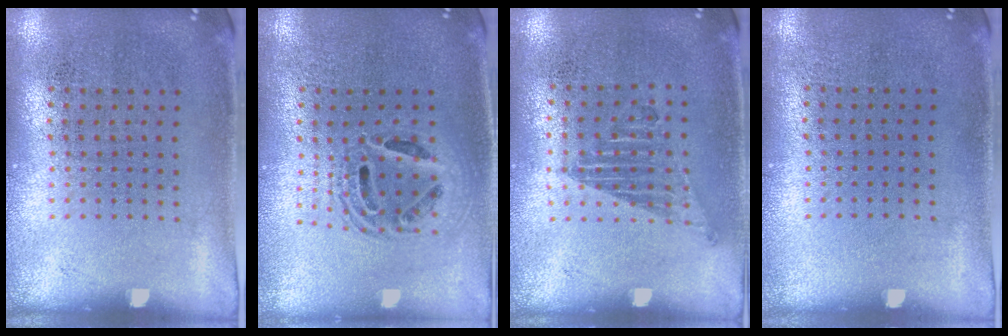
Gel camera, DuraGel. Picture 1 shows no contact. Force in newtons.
{"total": 1.6, "press": 1.3, "slide": 0.9}
{"total": 1.2, "press": 1.0, "slide": 0.6}
{"total": 0.0}